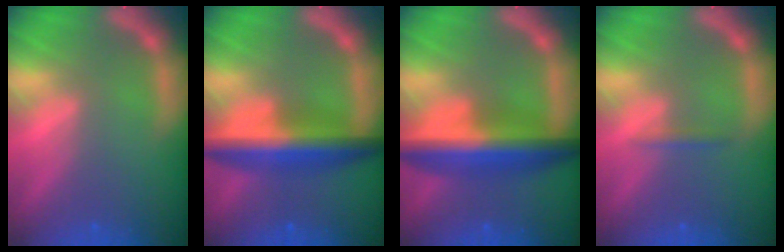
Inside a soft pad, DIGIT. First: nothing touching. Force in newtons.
{"total": 7.4}
{"total": 8.4}
{"total": 0.9}